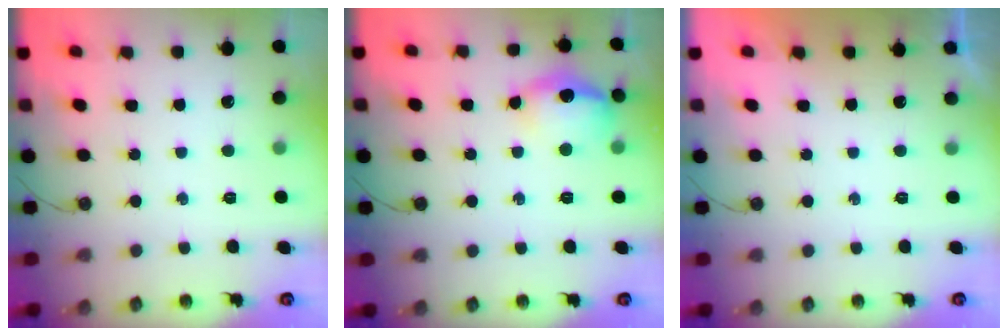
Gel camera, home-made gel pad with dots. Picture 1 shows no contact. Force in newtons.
{"total": 15.0, "press": 14.9, "slide": 1.2}
{"total": 0.0}